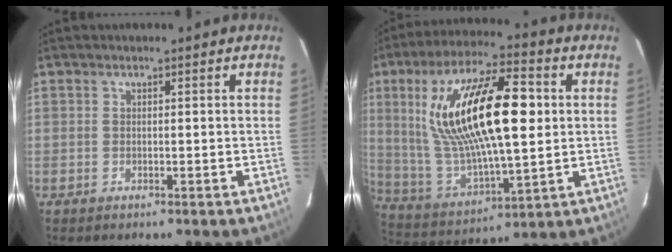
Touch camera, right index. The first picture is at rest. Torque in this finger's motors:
{"motor_torque": [2.14, 0.00, 1.05, 0.21]}